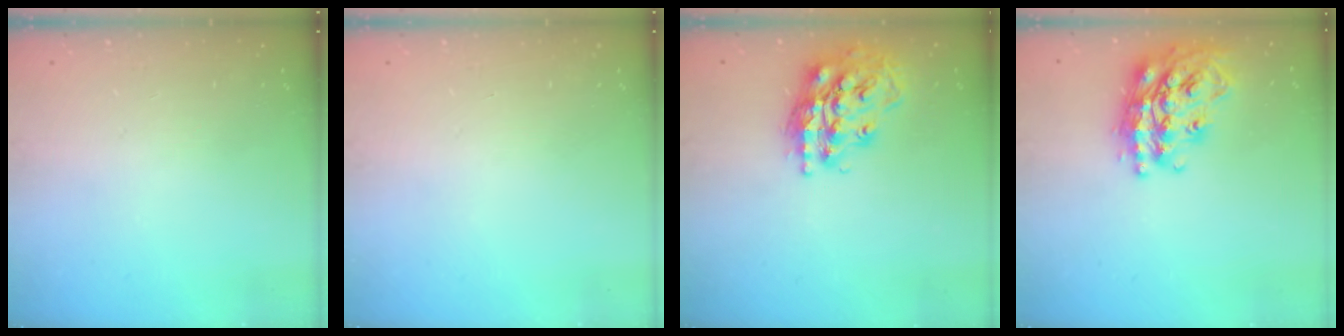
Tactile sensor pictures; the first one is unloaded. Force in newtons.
{"total": 0.0}
{"total": 18.4, "press": 18.3, "slide": 1.7}
{"total": 23.5, "press": 23.4, "slide": 2.0}